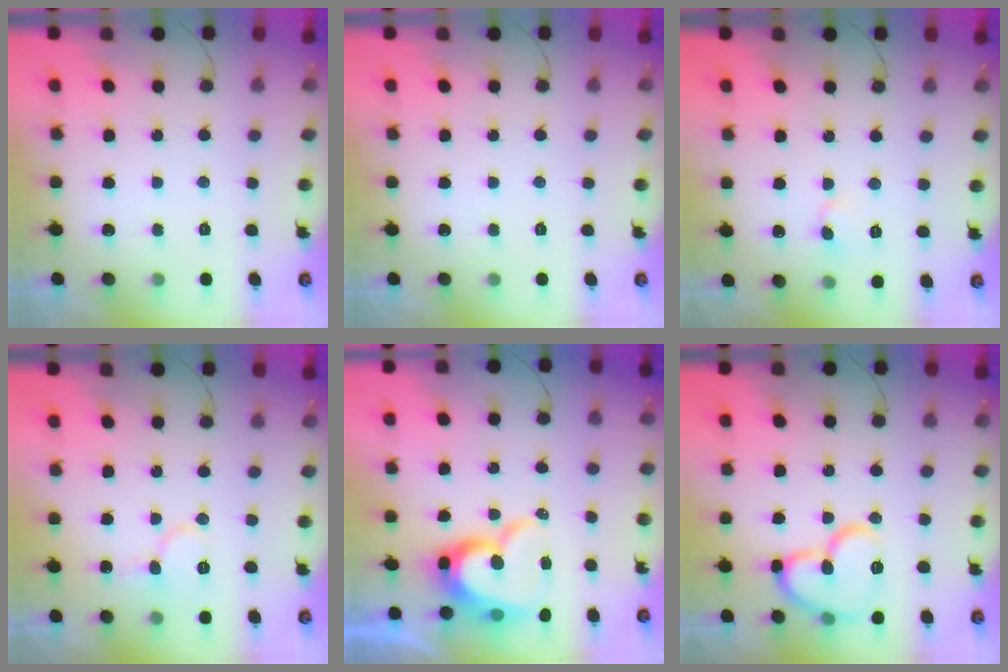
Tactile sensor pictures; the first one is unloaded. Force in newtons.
{"total": 0.0}
{"total": 3.9, "press": 3.9, "slide": 0.3}
{"total": 8.3, "press": 8.2, "slide": 0.7}
{"total": 15.3, "press": 15.2, "slide": 1.7}
{"total": 13.8, "press": 13.7, "slide": 1.5}